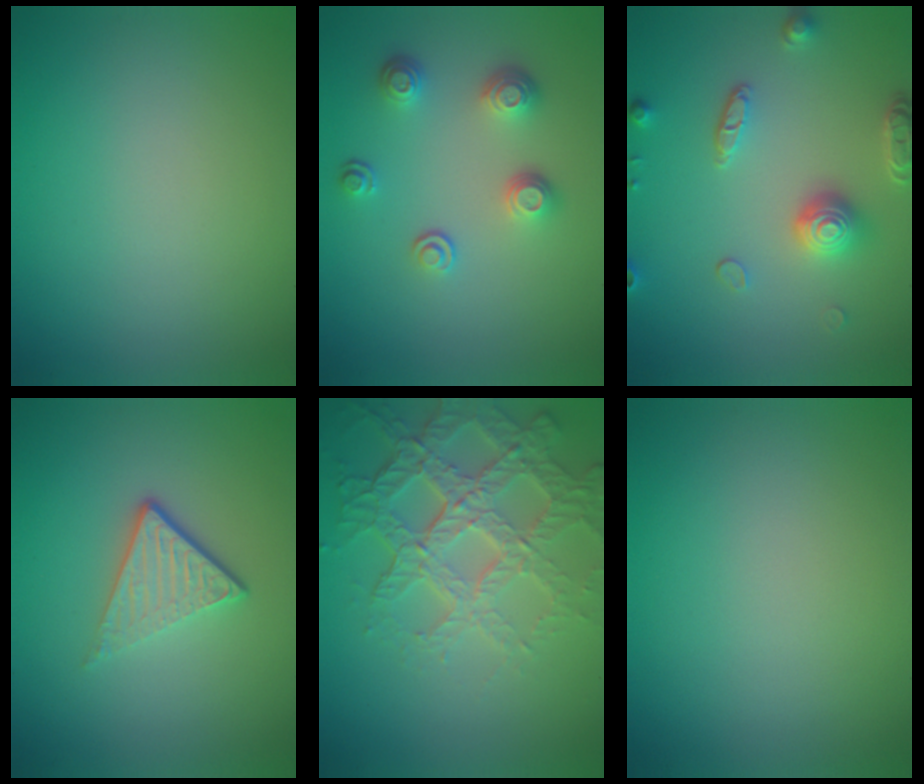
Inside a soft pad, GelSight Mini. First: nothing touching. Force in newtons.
{"total": 3.2, "press": 2.5, "slide": 2.0}
{"total": 4.0, "press": 3.5, "slide": 2.1}
{"total": 3.7, "press": 2.4, "slide": 2.8}
{"total": 7.4, "press": 5.3, "slide": 5.2}
{"total": 0.0}